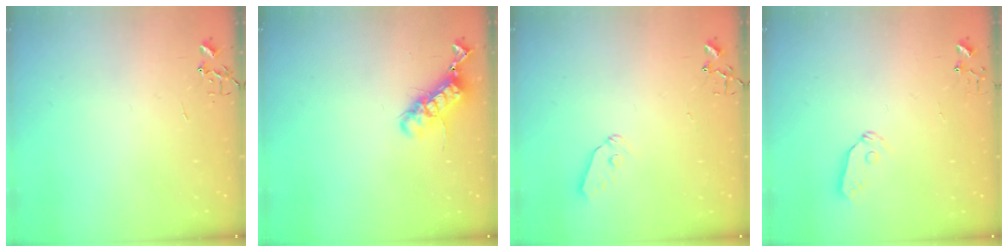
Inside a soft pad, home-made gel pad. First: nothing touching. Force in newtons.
{"total": 12.7, "press": 12.6, "slide": 1.1}
{"total": 6.7, "press": 6.7, "slide": 0.8}
{"total": 6.5, "press": 6.5, "slide": 0.2}